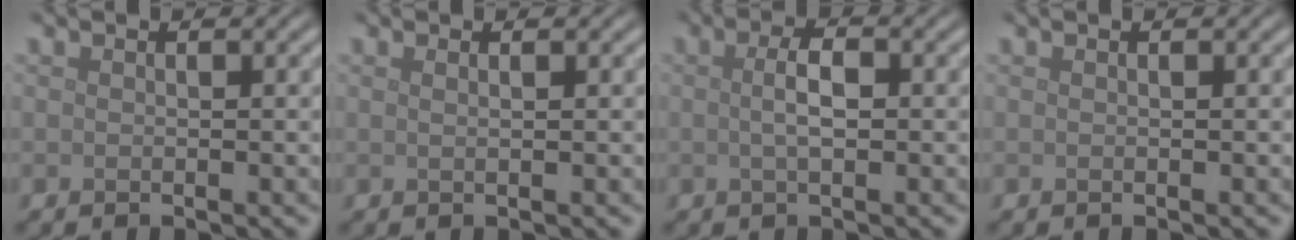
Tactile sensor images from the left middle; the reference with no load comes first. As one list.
[{"total": 1.2, "force": [0.5, 0.5, 1.0], "torque": [-0.003, -0.003, -0.003]}, {"total": 2.6, "force": [0.1, 0.8, 2.5], "torque": [-0.048, 0.004, 0.000]}, {"total": 0.0}]